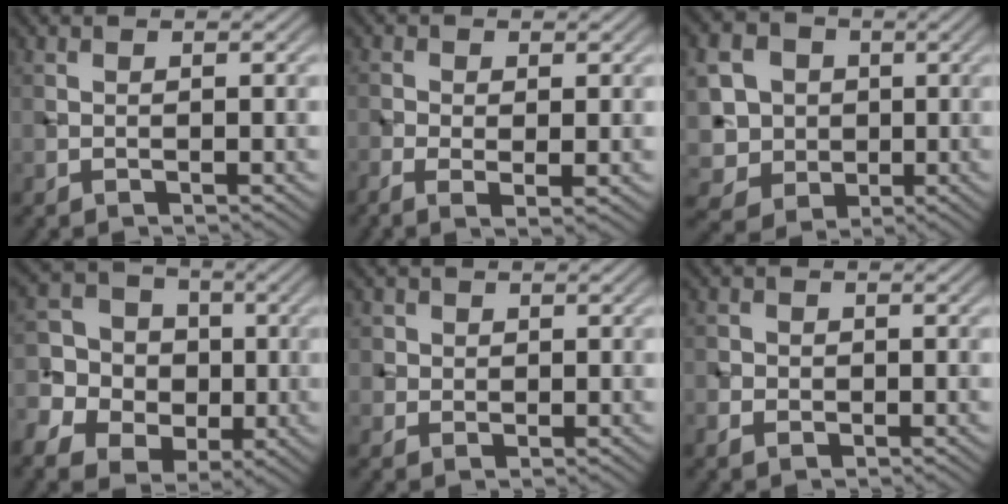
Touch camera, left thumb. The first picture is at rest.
{"total": 3.1, "force": [-0.7, 1.2, 2.8], "torque": [-0.061, -0.007, -0.012]}
{"total": 8.7, "force": [0.6, 8.0, 3.5], "torque": [-0.126, -0.007, -0.005]}
{"total": 10.1, "force": [-2.1, 8.7, 4.5], "torque": [-0.125, -0.002, -0.058]}
{"total": 2.7, "force": [0.9, 2.4, 0.7], "torque": [-0.024, -0.005, 0.021]}
{"total": 2.0, "force": [-0.6, 1.9, 0.6], "torque": [-0.008, -0.005, -0.012]}